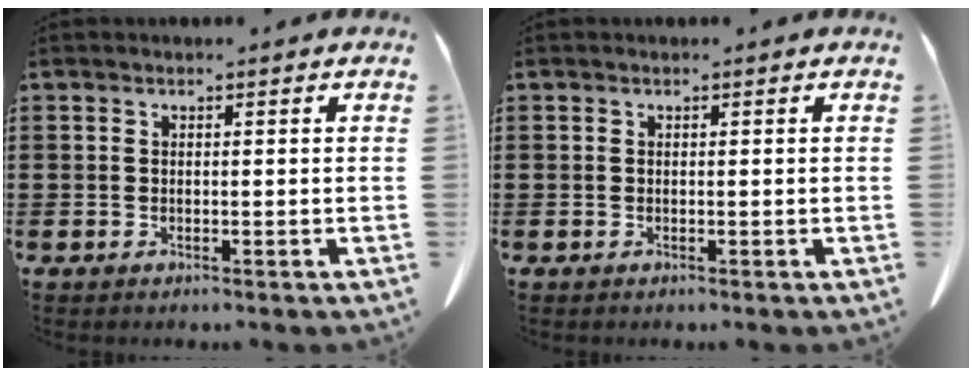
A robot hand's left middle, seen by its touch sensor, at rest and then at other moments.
{"total": 0.0}